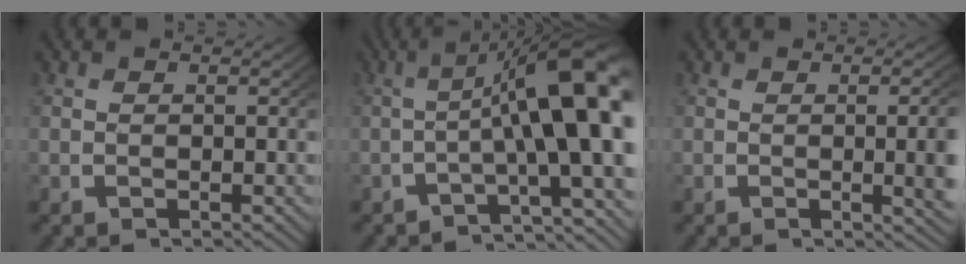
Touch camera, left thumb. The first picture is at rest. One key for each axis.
{"total": 11.4, "fx": -1.2, "fy": 4.2, "fz": 10.5, "tx": -0.138, "ty": -0.006, "tz": -0.017}
{"total": 4.2, "fx": 0.0, "fy": 1.1, "fz": 4.1, "tx": -0.043, "ty": 0.001, "tz": -0.003}